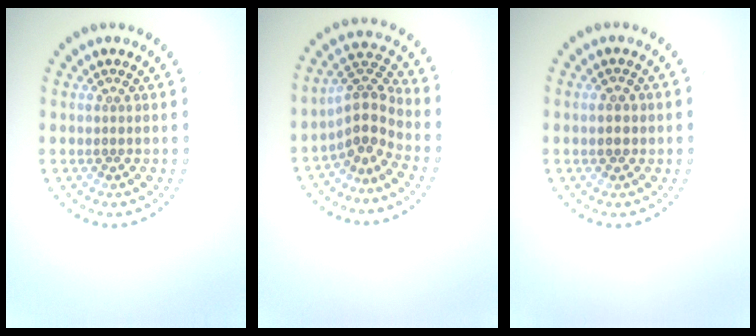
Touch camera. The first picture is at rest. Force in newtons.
{"total": 3.6, "press": 2.6, "slide": 2.5}
{"total": 1.7, "press": 1.7, "slide": 0.0}